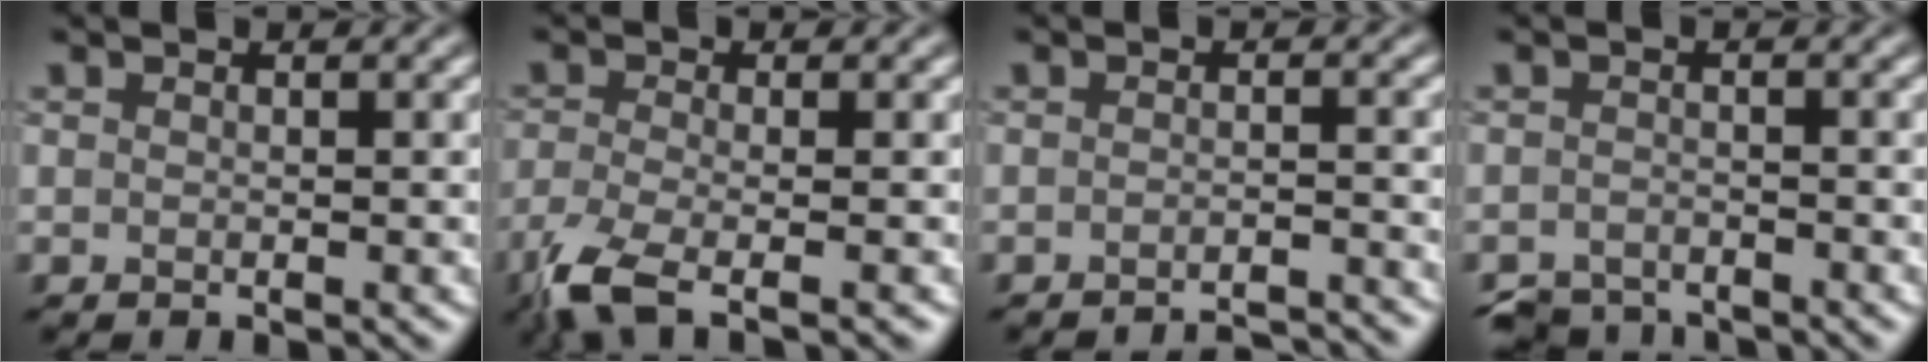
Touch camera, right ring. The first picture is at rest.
{"total": 5.3, "force": [-3.4, 1.4, 3.8], "torque": [-0.090, -0.015, -0.081]}
{"total": 3.7, "force": [-3.6, 0.0, 0.8], "torque": [-0.013, 0.007, -0.050]}
{"total": 3.6, "force": [-3.4, 1.0, 0.6], "torque": [-0.006, -0.005, -0.067]}